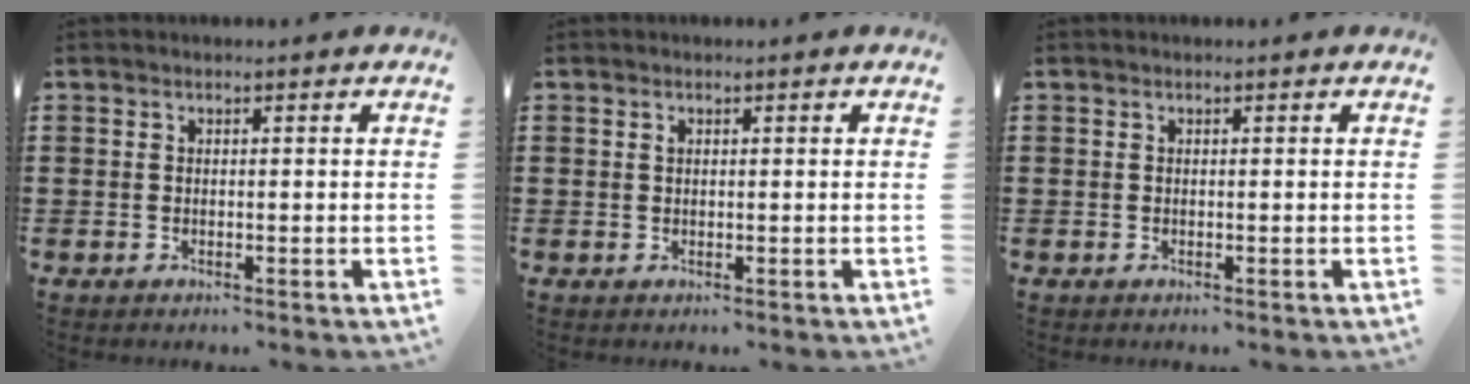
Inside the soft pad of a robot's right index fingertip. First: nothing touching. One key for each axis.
{"total": 0.5, "fx": 0.2, "fy": 0.3, "fz": 0.4, "tx": -0.010, "ty": -0.001, "tz": 0.004}
{"total": 0.0}